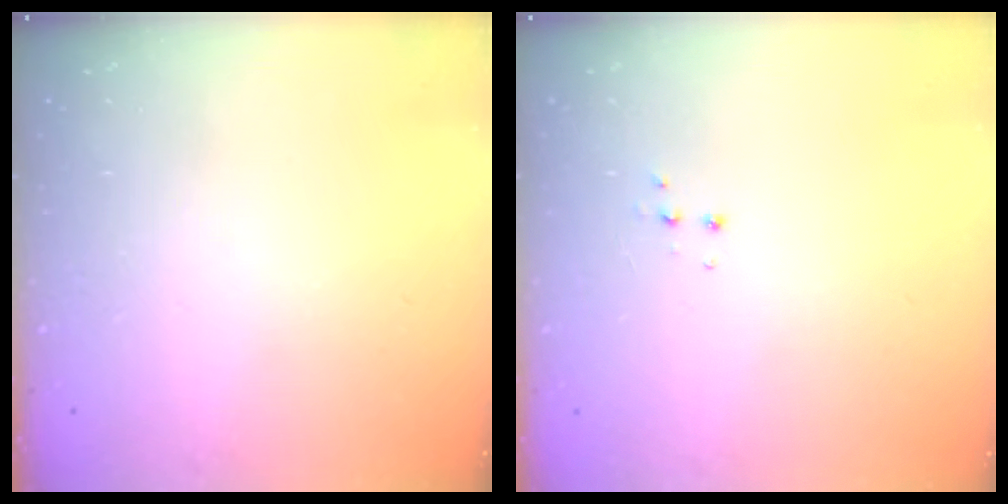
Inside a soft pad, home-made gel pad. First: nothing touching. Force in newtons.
{"total": 3.9, "press": 3.9, "slide": 0.5}